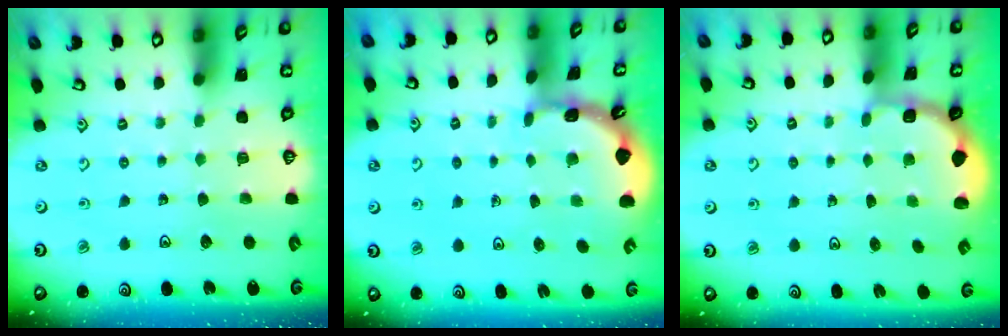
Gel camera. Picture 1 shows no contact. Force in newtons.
{"total": 1.8, "press": 1.8, "slide": 0.1}
{"total": 1.9, "press": 1.7, "slide": 0.8}